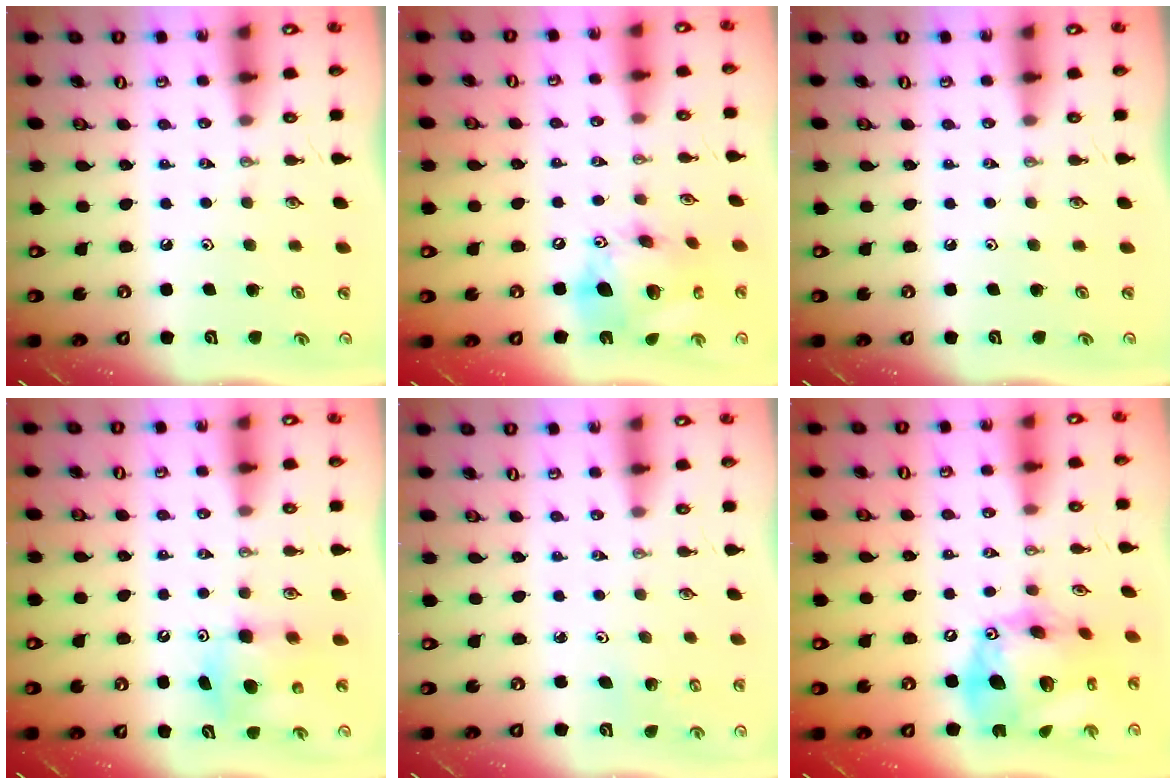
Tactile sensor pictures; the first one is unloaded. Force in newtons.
{"total": 18.1, "press": 17.8, "slide": 3.6}
{"total": 0.0}
{"total": 9.2, "press": 9.2, "slide": 0.6}
{"total": 1.0, "press": 1.0, "slide": 0.1}
{"total": 22.3, "press": 22.2, "slide": 2.4}